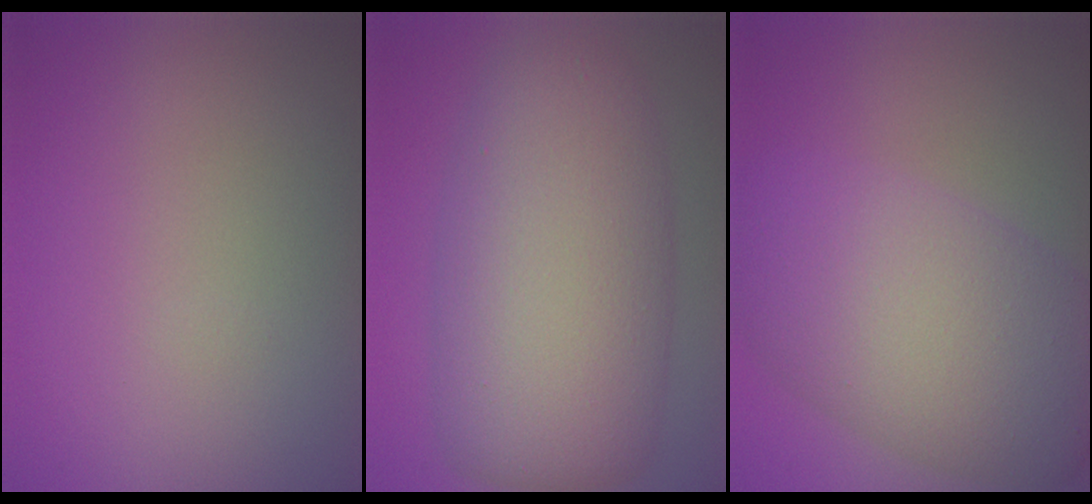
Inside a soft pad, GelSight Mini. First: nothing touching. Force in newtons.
{"total": 10.7, "press": 10.7, "slide": 0.4}
{"total": 10.3, "press": 10.3, "slide": 0.5}